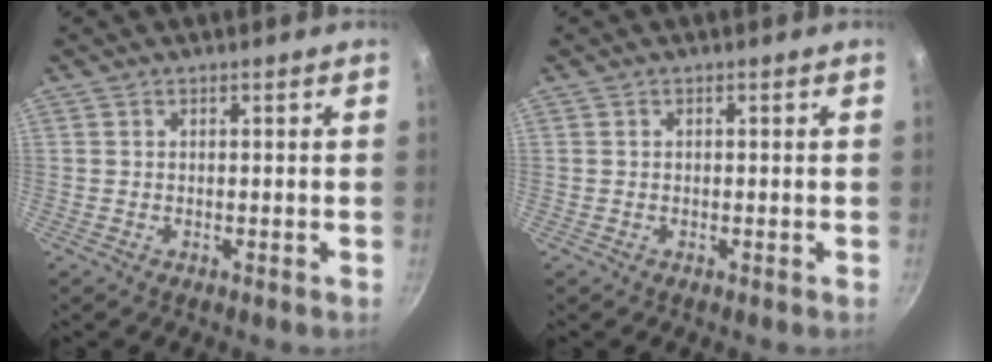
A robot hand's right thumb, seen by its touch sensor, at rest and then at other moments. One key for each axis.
{"total": 0.0}